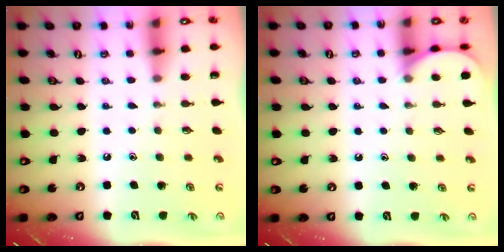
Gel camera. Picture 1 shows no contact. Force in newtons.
{"total": 4.7, "press": 4.7, "slide": 0.5}